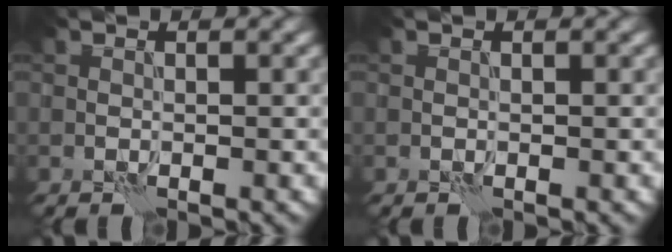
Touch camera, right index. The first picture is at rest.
{"total": 0.0}